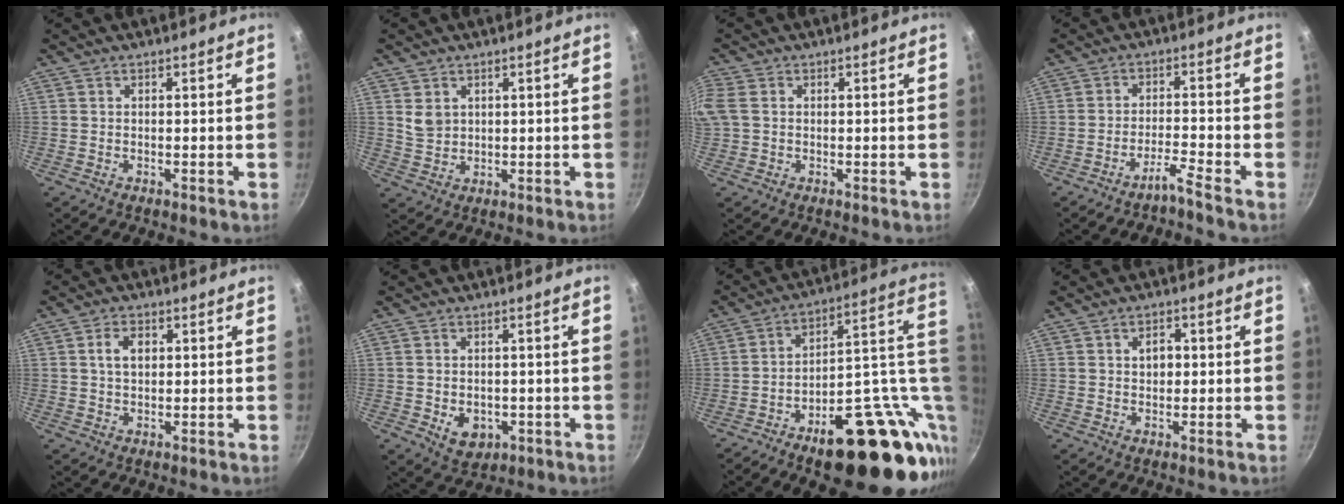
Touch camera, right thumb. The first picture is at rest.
{"total": 3.8, "force": [1.4, 3.0, 1.9], "torque": [-0.023, -0.004, 0.033]}
{"total": 3.7, "force": [0.5, 2.8, 2.4], "torque": [-0.057, 0.005, 0.007]}
{"total": 3.4, "force": [-2.9, -0.8, 1.6], "torque": [-0.047, 0.028, -0.053]}
{"total": 4.4, "force": [1.0, 2.9, 3.1], "torque": [-0.038, 0.003, 0.016]}
{"total": 5.8, "force": [-1.4, 4.4, 3.6], "torque": [-0.036, -0.001, -0.009]}
{"total": 28.1, "force": [-6.3, 13.3, 23.9], "torque": [-0.272, 0.029, -0.078]}
{"total": 3.4, "force": [0.5, 2.4, 2.3], "torque": [-0.020, 0.006, 0.007]}